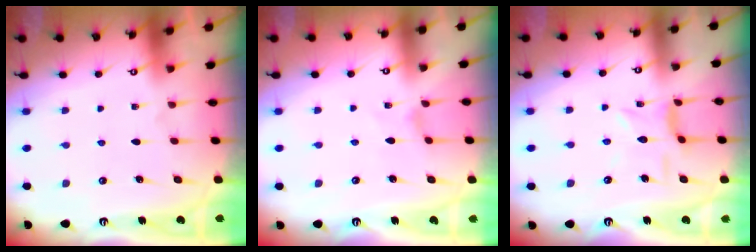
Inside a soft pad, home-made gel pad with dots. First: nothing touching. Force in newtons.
{"total": 0.0}
{"total": 3.6, "press": 3.6, "slide": 0.2}